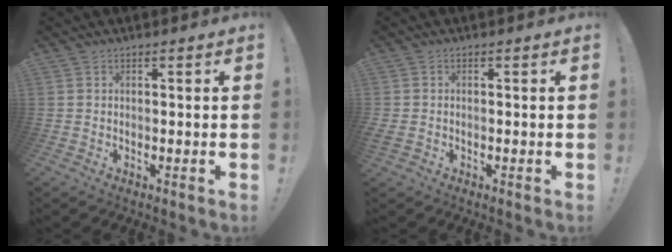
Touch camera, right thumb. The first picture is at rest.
{"total": 1.2, "force": [-0.5, 1.0, 0.4], "torque": [-0.006, 0.003, -0.009]}